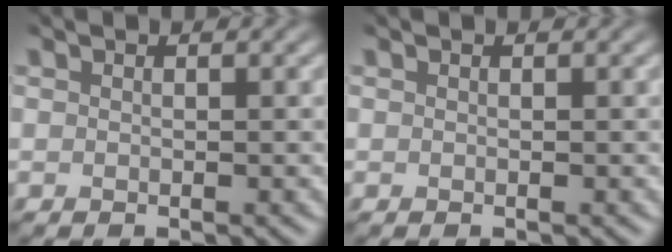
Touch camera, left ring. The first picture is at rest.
{"total": 0.0}